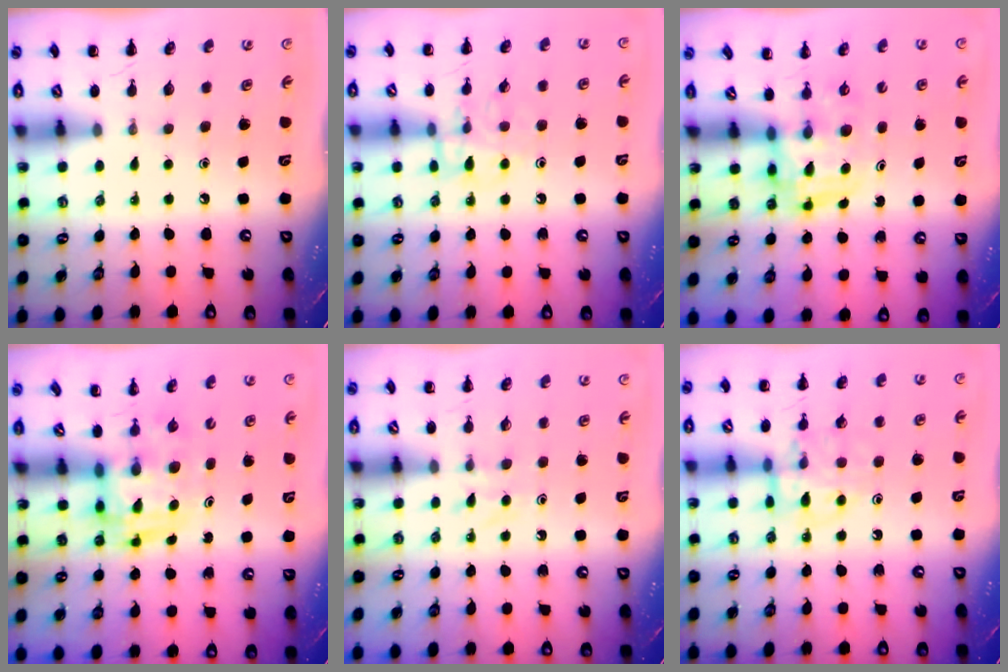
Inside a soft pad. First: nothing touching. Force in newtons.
{"total": 10.6, "press": 10.6, "slide": 0.5}
{"total": 3.4, "press": 3.3, "slide": 0.6}
{"total": 3.0, "press": 3.0, "slide": 0.5}
{"total": 3.8, "press": 3.6, "slide": 1.2}
{"total": 11.3, "press": 11.2, "slide": 1.4}